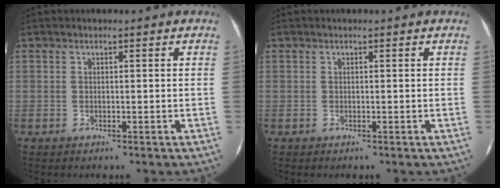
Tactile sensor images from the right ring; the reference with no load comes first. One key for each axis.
{"total": 0.0}